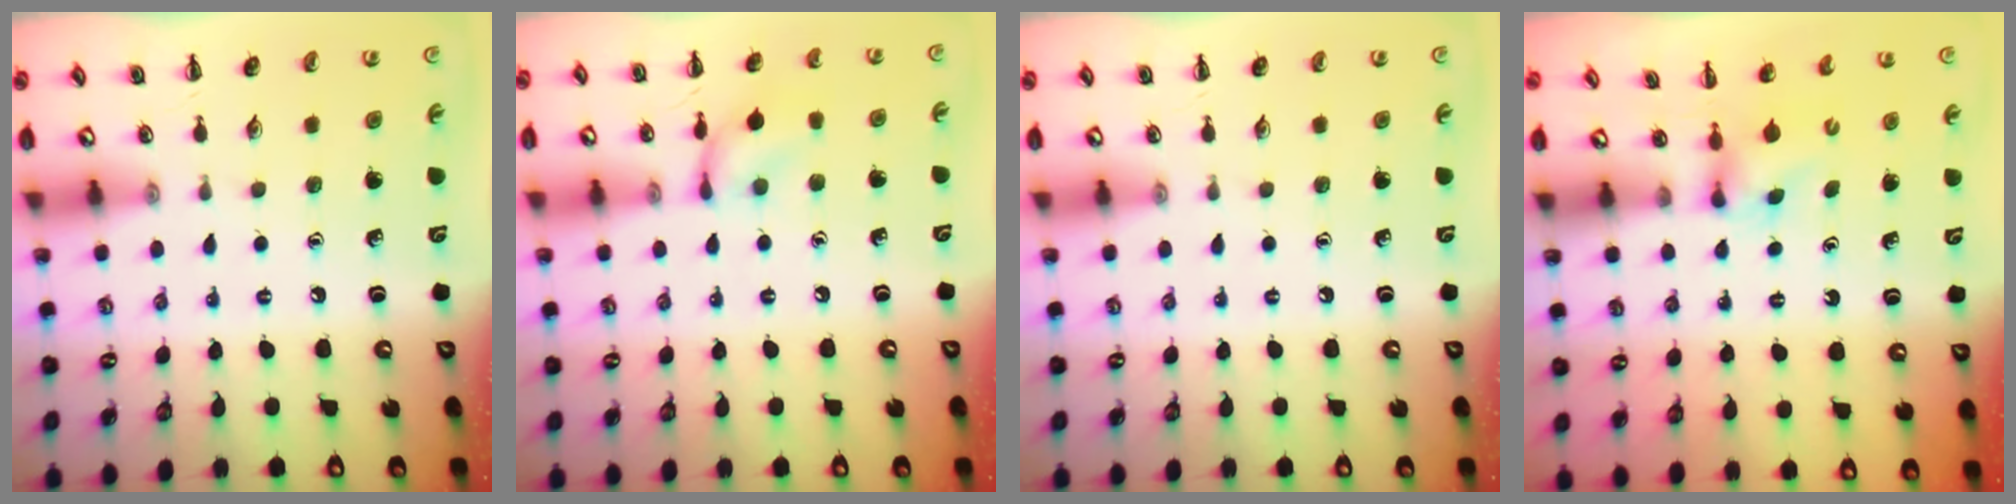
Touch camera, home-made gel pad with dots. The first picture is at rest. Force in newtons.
{"total": 9.0, "press": 9.0, "slide": 0.6}
{"total": 0.0}
{"total": 2.2, "press": 1.9, "slide": 1.0}